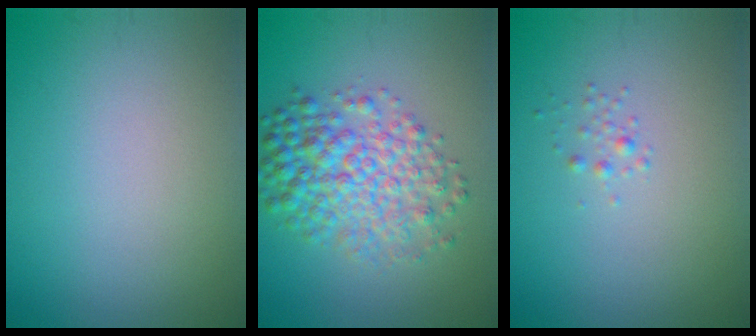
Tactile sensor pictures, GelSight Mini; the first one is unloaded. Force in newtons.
{"total": 6.0, "press": 6.0, "slide": 0.0}
{"total": 0.7, "press": 0.7, "slide": 0.0}